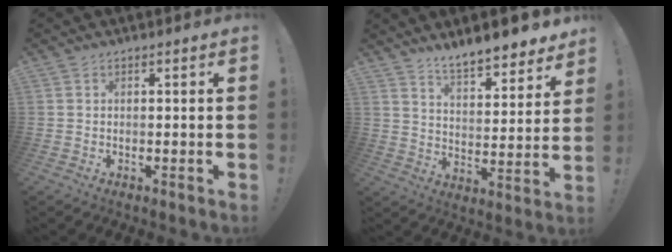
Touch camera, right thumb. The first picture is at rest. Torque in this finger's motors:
{"motor_torque": [-0.34, 1.60, 0.20, 0.20, 0.00]}